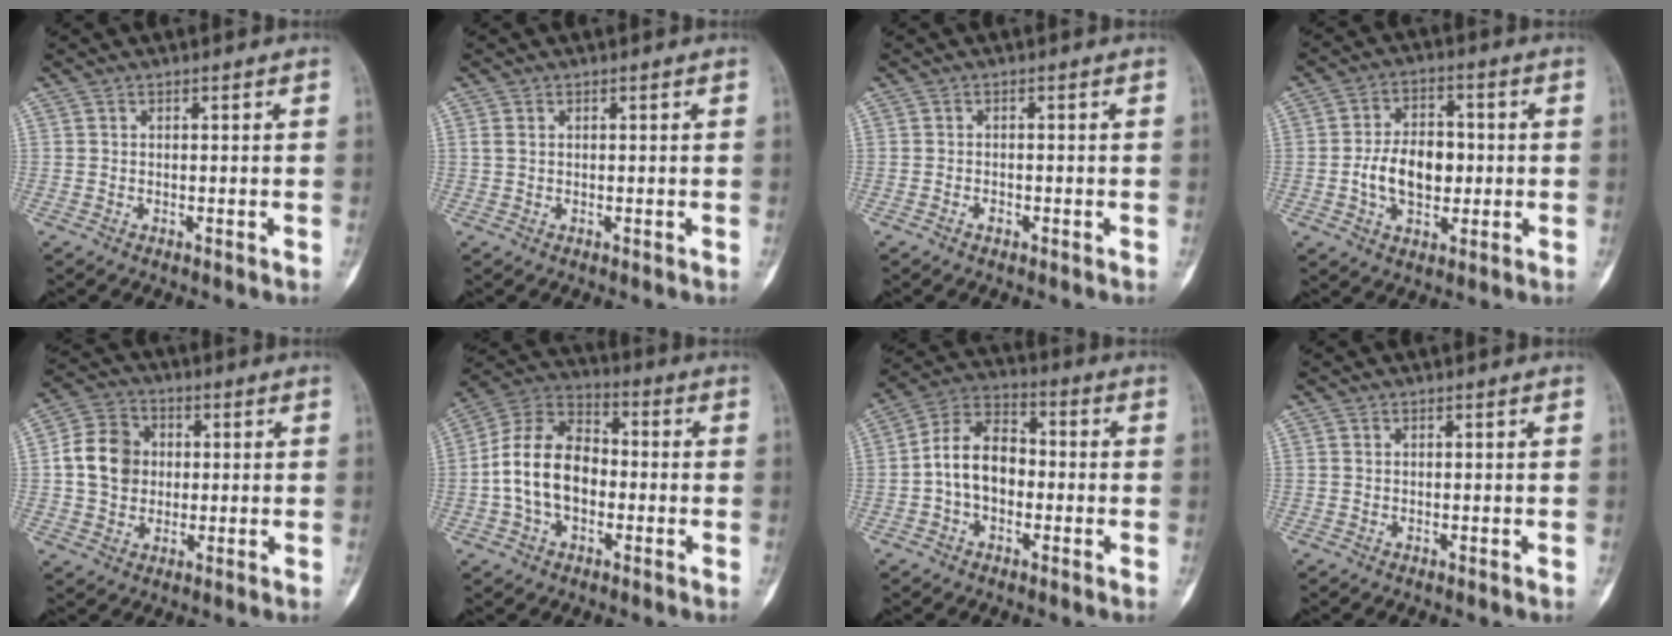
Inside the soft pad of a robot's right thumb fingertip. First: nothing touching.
{"total": 1.3, "force": [0.4, 0.8, 0.9], "torque": [-0.022, 0.005, 0.013]}
{"total": 1.1, "force": [-0.7, 0.7, 0.5], "torque": [-0.009, 0.005, -0.013]}
{"total": 10.5, "force": [-0.9, 6.8, 7.9], "torque": [-0.111, 0.014, -0.017]}
{"total": 10.3, "force": [0.7, 8.7, 5.4], "torque": [-0.074, 0.011, 0.006]}
{"total": 14.7, "force": [-1.6, 10.0, 10.7], "torque": [-0.186, 0.040, -0.036]}
{"total": 11.2, "force": [-1.2, 7.8, 8.0], "torque": [-0.127, 0.037, -0.035]}
{"total": 0.6, "force": [0.2, 0.4, 0.3], "torque": [-0.004, 0.001, 0.004]}